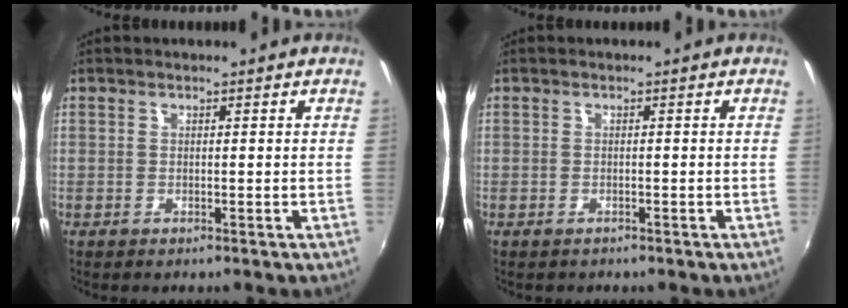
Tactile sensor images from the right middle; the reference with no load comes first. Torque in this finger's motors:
{"motor_torque": [-0.52, 0.08, 0.02, 0.00]}